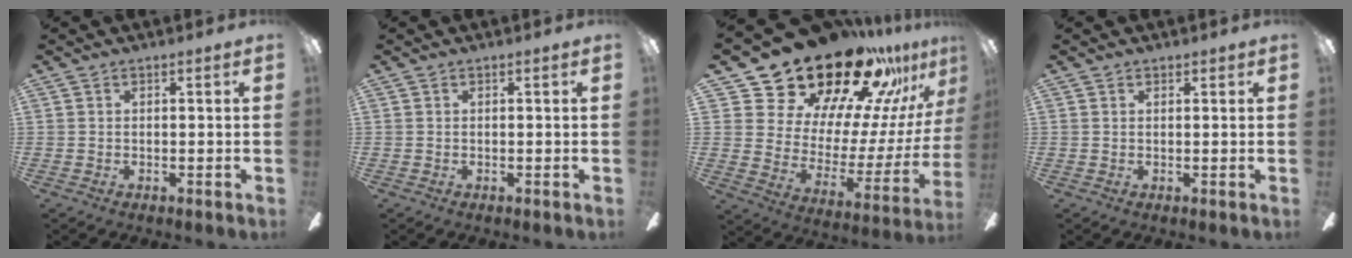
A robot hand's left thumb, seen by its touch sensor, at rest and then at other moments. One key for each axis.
{"total": 0.0}
{"total": 28.9, "fx": 23.9, "fy": 12.8, "fz": 10.1, "tx": -0.165, "ty": -0.180, "tz": 0.443}
{"total": 0.0}